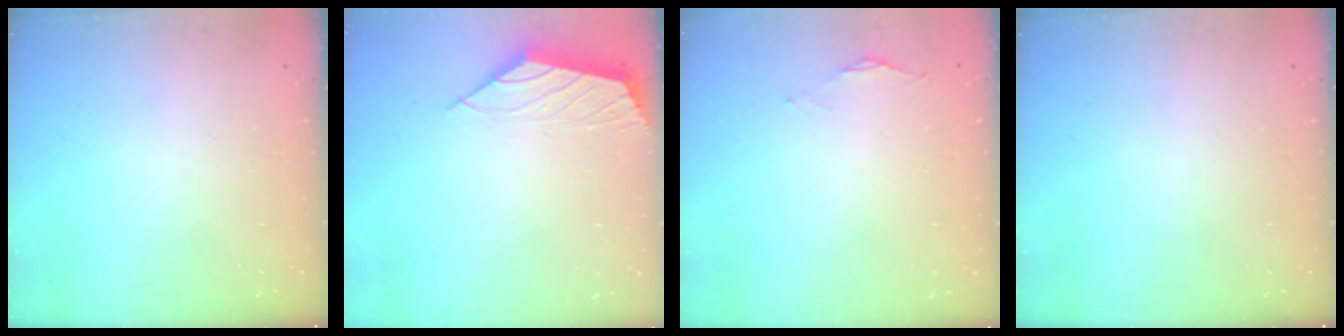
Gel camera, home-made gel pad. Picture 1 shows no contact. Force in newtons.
{"total": 2.2, "press": 2.2, "slide": 0.5}
{"total": 0.5, "press": 0.4, "slide": 0.3}
{"total": 0.0}